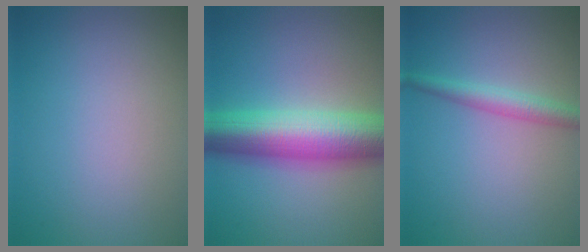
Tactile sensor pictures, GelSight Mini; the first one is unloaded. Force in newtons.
{"total": 10.1, "press": 10.0, "slide": 0.2}
{"total": 2.4, "press": 2.4, "slide": 0.0}